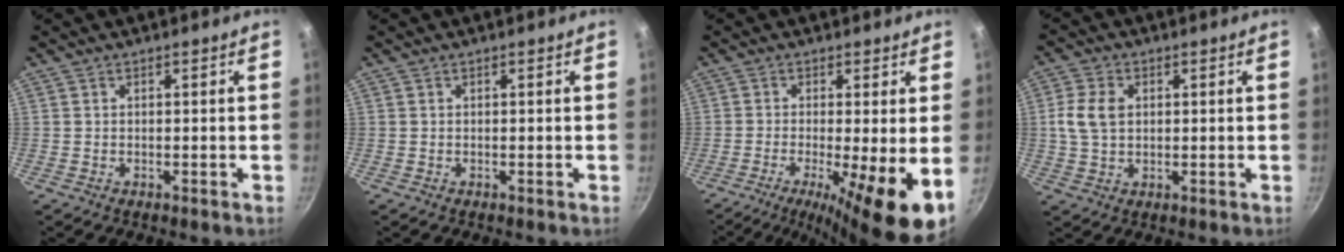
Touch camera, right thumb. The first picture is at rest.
{"total": 0.0}
{"total": 13.1, "force": [-4.0, 2.4, 12.3], "torque": [-0.166, -0.016, -0.052]}
{"total": 6.5, "force": [1.0, 4.6, 4.6], "torque": [-0.094, 0.005, 0.020]}